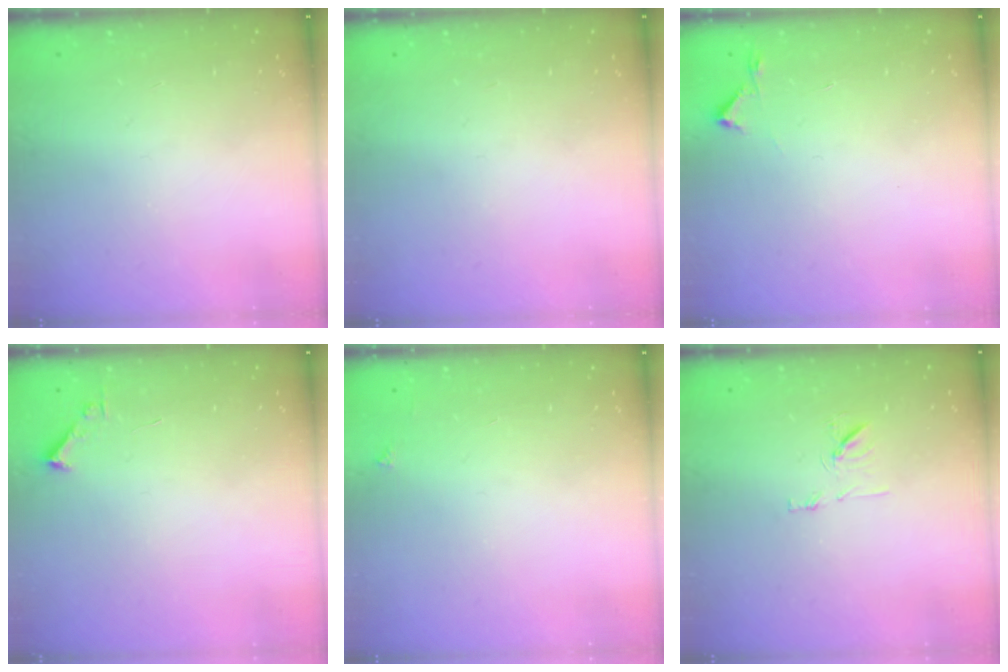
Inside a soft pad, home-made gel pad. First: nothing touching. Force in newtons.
{"total": 0.0}
{"total": 2.7, "press": 2.6, "slide": 0.4}
{"total": 1.7, "press": 1.7, "slide": 0.2}
{"total": 2.1, "press": 2.1, "slide": 0.3}
{"total": 7.5, "press": 7.4, "slide": 0.6}